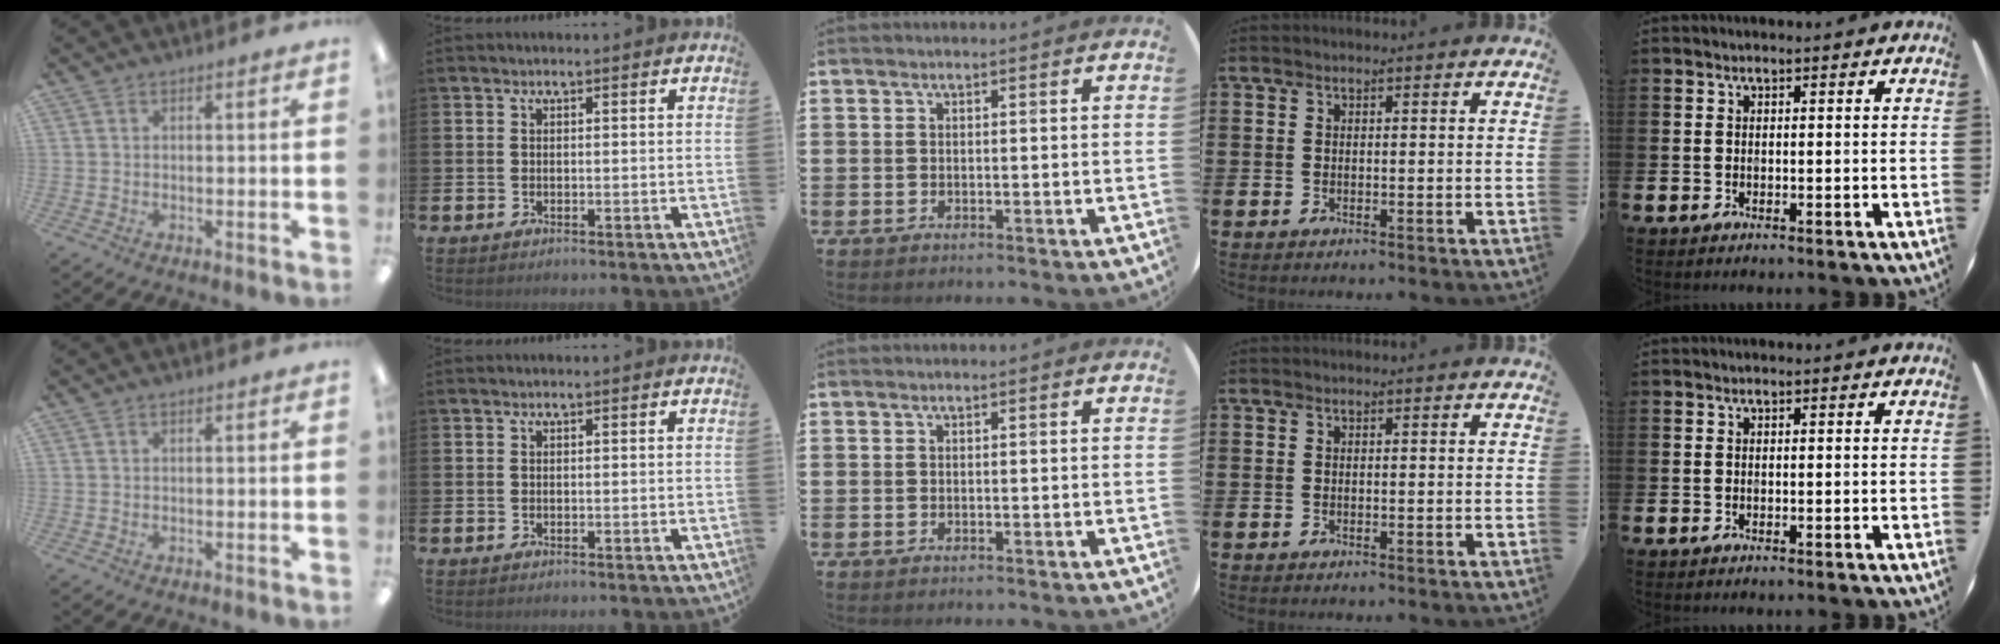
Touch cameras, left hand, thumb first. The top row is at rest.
{}